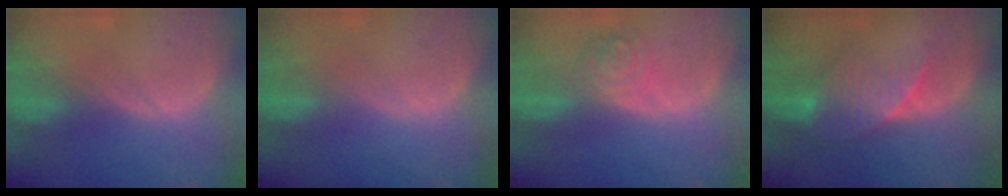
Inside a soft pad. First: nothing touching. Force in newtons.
{"total": 0.0}
{"total": 4.7, "press": 4.2, "slide": 2.1}
{"total": 7.2, "press": 6.6, "slide": 2.8}